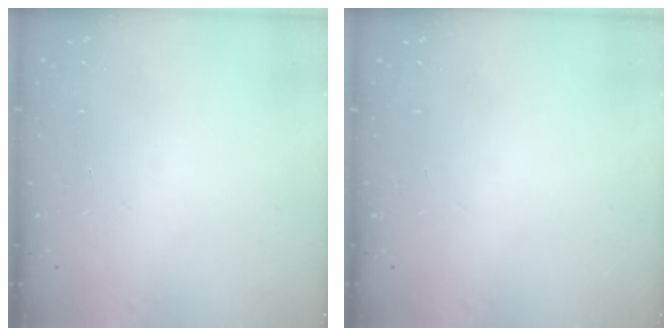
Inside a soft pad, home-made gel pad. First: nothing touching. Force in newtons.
{"total": 0.0}